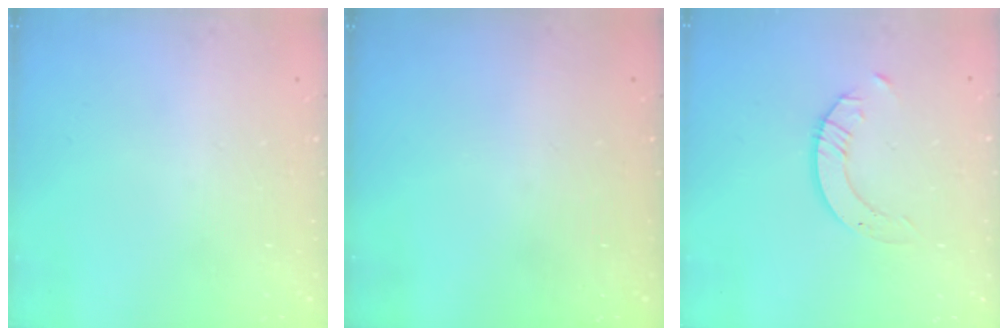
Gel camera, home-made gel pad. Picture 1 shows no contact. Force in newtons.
{"total": 0.0}
{"total": 2.0, "press": 2.0, "slide": 0.2}